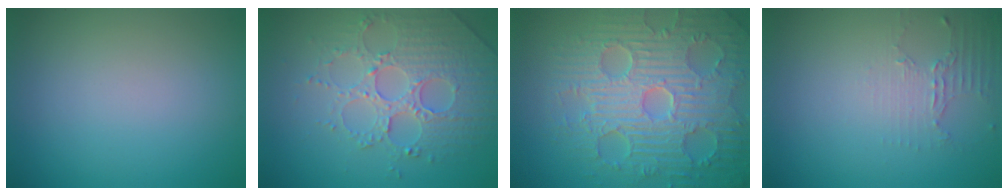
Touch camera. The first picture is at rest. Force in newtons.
{"total": 4.4, "press": 4.3, "slide": 1.1}
{"total": 9.2, "press": 6.5, "slide": 6.5}
{"total": 2.1, "press": 1.5, "slide": 1.4}